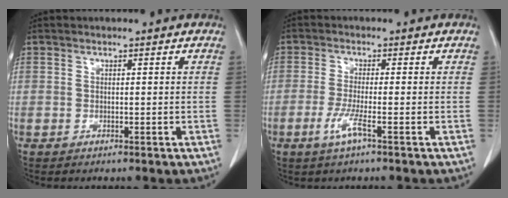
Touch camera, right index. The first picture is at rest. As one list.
[{"total": 3.7, "force": [-1.8, -0.1, 3.2], "torque": [-0.069, -0.009, -0.037]}]